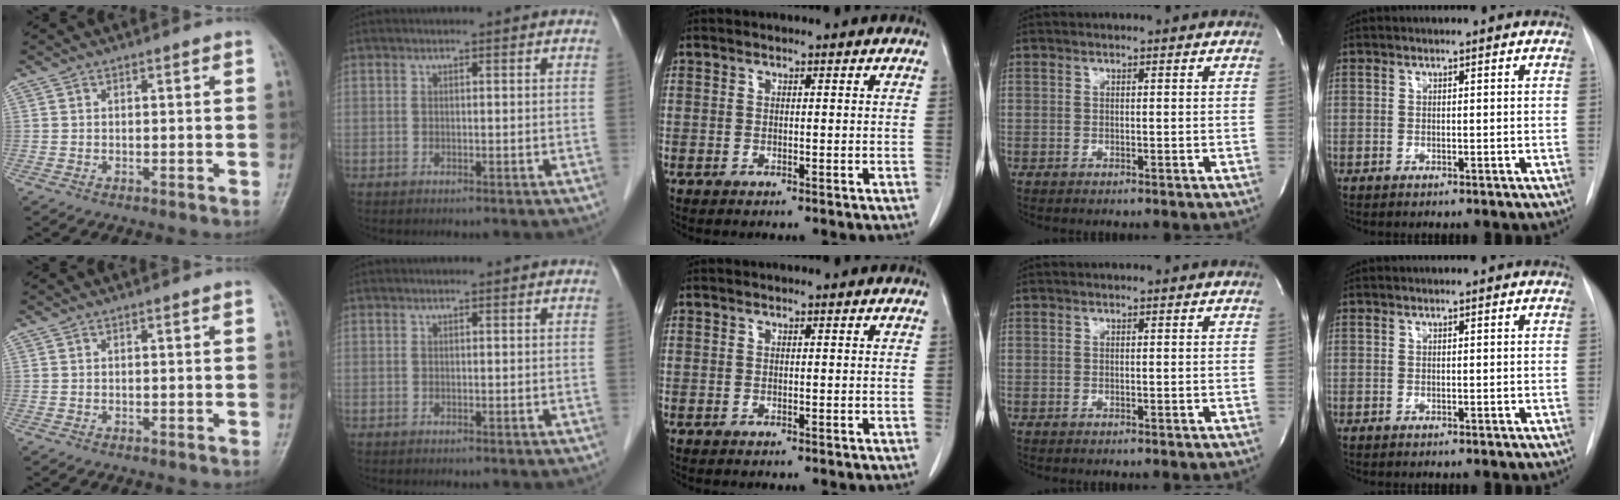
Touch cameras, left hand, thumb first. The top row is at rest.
{}